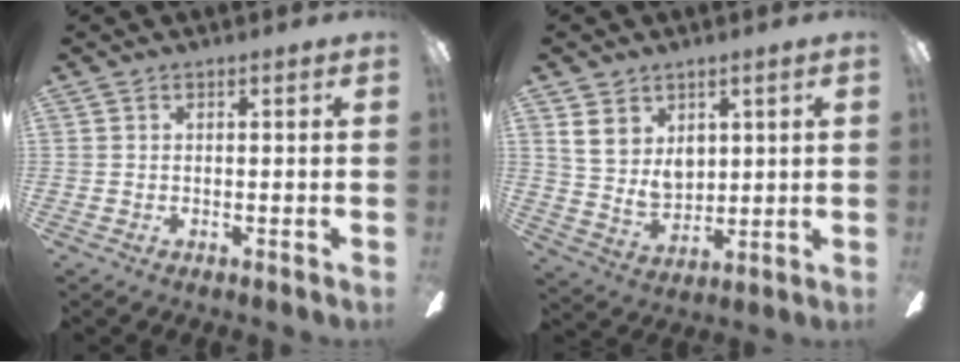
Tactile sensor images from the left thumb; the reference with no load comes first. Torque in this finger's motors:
{"motor_torque": [0.81, 0.95, 0.96, -0.40, 0.03]}